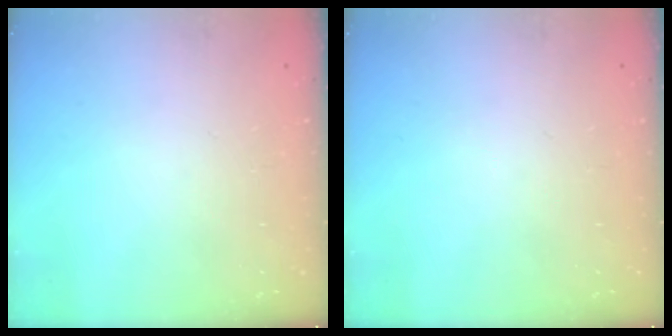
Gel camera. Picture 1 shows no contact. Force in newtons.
{"total": 0.0}